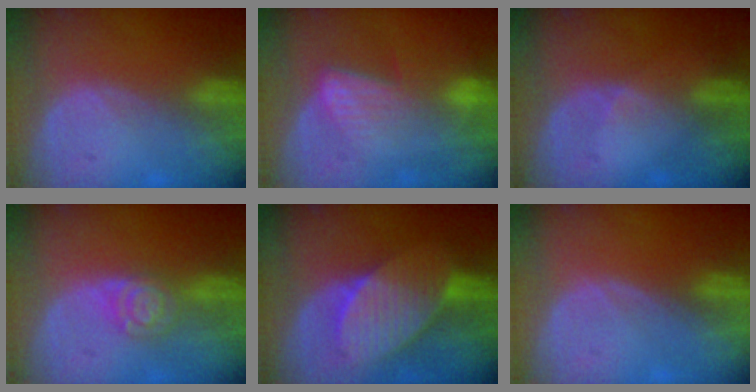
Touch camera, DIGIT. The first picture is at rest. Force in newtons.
{"total": 7.0, "press": 5.8, "slide": 3.8}
{"total": 1.8, "press": 1.2, "slide": 1.3}
{"total": 5.2, "press": 5.2, "slide": 0.2}
{"total": 8.8, "press": 8.8, "slide": 0.3}
{"total": 0.0}